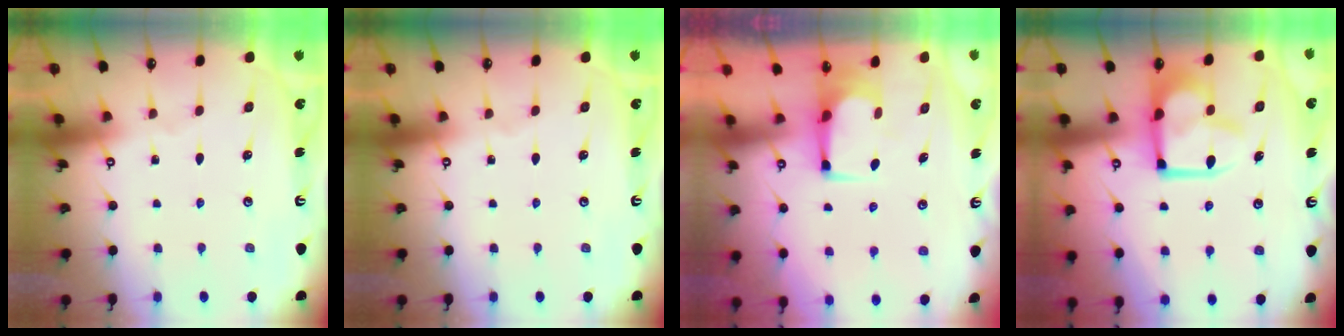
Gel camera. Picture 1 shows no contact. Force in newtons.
{"total": 0.0}
{"total": 2.1, "press": 2.1, "slide": 0.2}
{"total": 12.6, "press": 12.6, "slide": 1.4}